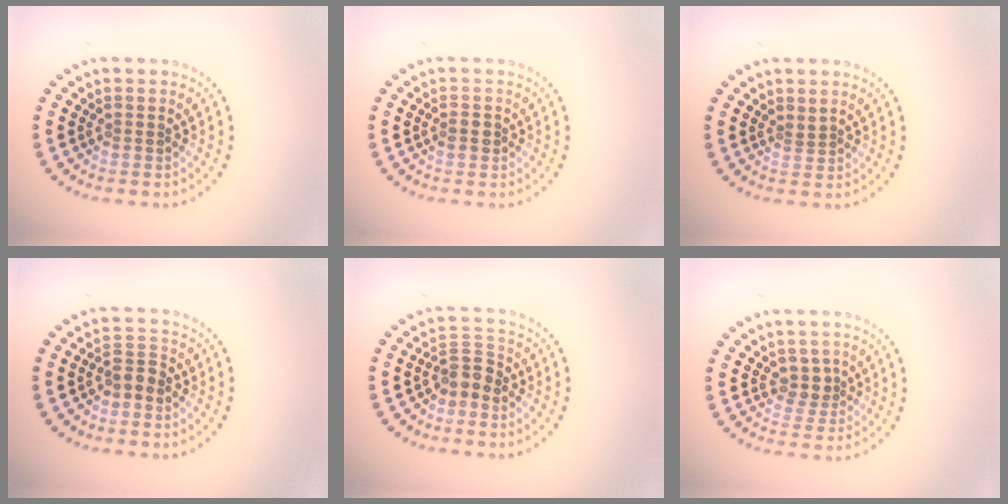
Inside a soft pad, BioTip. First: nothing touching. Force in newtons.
{"total": 1.2, "press": 1.2, "slide": 0.2}
{"total": 0.6, "press": 0.4, "slide": 0.5}
{"total": 1.7, "press": 1.4, "slide": 1.0}
{"total": 2.2, "press": 1.8, "slide": 1.1}
{"total": 1.8, "press": 1.4, "slide": 1.2}